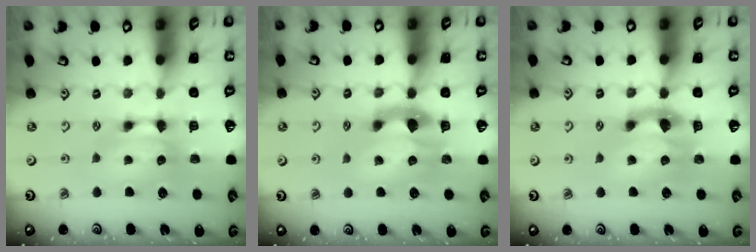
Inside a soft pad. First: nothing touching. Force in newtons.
{"total": 3.8, "press": 3.4, "slide": 1.6}
{"total": 2.6, "press": 2.0, "slide": 1.7}